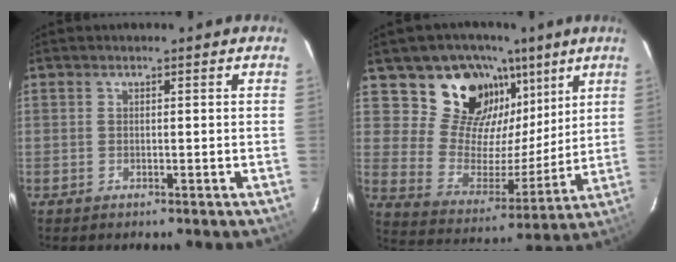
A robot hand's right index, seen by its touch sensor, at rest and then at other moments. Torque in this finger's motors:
{"motor_torque": [1.08, 1.06, 0.23, 0.03]}